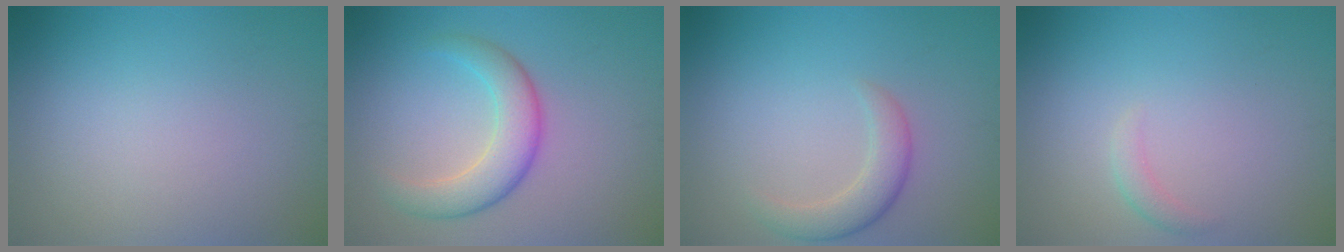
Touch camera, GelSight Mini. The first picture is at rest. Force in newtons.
{"total": 4.6, "press": 4.6, "slide": 0.1}
{"total": 2.9, "press": 2.9, "slide": 0.2}
{"total": 1.1, "press": 1.1, "slide": 0.0}